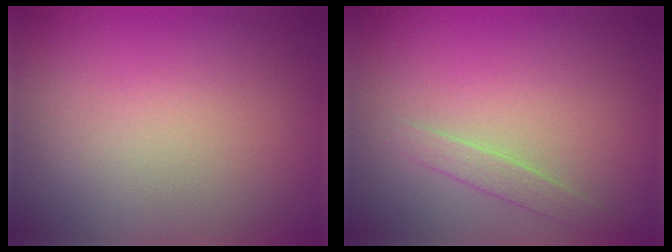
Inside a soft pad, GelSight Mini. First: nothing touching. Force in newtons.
{"total": 1.3, "press": 1.3, "slide": 0.1}